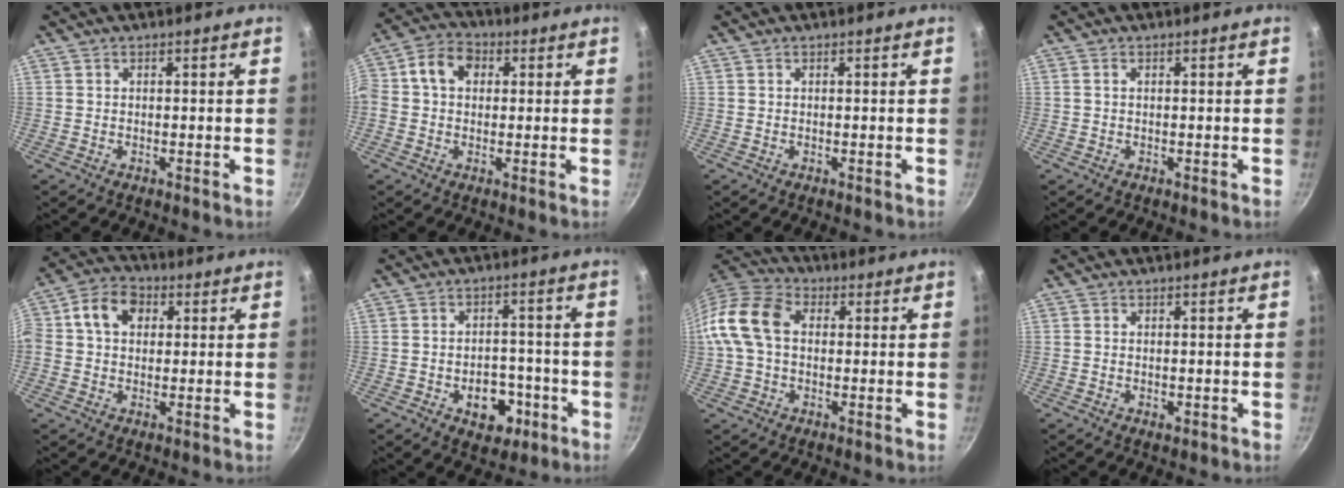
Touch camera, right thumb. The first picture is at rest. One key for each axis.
{"total": 8.4, "fx": 1.4, "fy": 6.4, "fz": 5.2, "tx": -0.080, "ty": 0.020, "tz": 0.002}
{"total": 0.0}
{"total": 0.6, "fx": 0.1, "fy": 0.3, "fz": 0.5, "tx": -0.011, "ty": 0.003, "tz": 0.002}
{"total": 9.0, "fx": 1.8, "fy": 6.9, "fz": 5.5, "tx": -0.081, "ty": 0.017, "tz": 0.009}
{"total": 8.9, "fx": -3.6, "fy": 6.0, "fz": 5.5, "tx": -0.043, "ty": 0.024, "tz": -0.045}
{"total": 12.1, "fx": 1.1, "fy": 8.5, "fz": 8.5, "tx": -0.148, "ty": 0.027, "tz": 0.001}
{"total": 1.2, "fx": -0.4, "fy": 0.6, "fz": 1.0, "tx": -0.015, "ty": 0.000, "tz": -0.005}